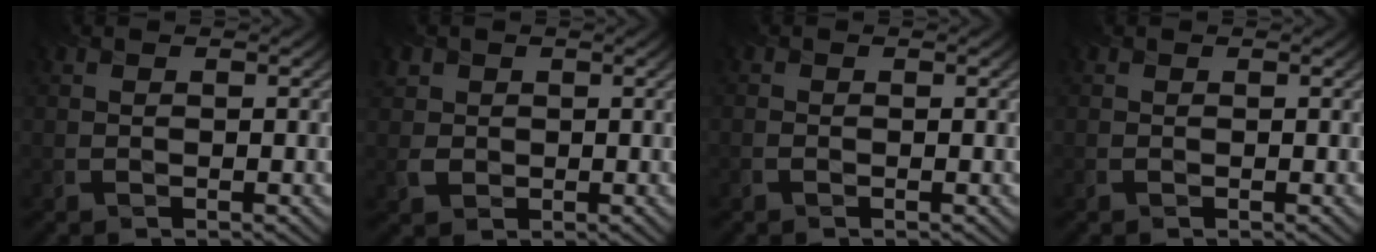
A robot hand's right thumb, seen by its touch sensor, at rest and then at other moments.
{"total": 2.4, "force": [0.5, 2.3, 0.5], "torque": [-0.016, -0.002, 0.008]}
{"total": 0.6, "force": [-0.3, 0.3, 0.4], "torque": [-0.012, -0.003, -0.007]}
{"total": 0.0}